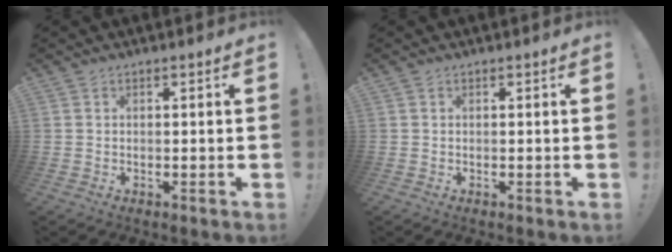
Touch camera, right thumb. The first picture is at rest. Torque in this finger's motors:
{"motor_torque": [-0.03, -0.18, -0.52, 0.18, 0.07]}